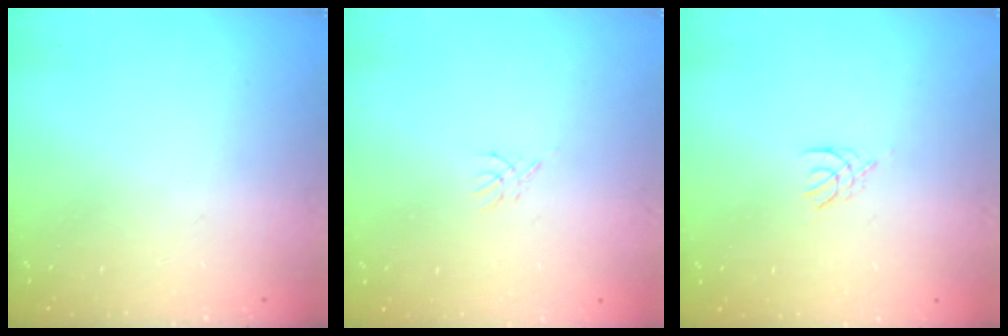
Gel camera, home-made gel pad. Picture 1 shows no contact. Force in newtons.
{"total": 1.4, "press": 1.4, "slide": 0.3}
{"total": 2.0, "press": 1.9, "slide": 0.4}